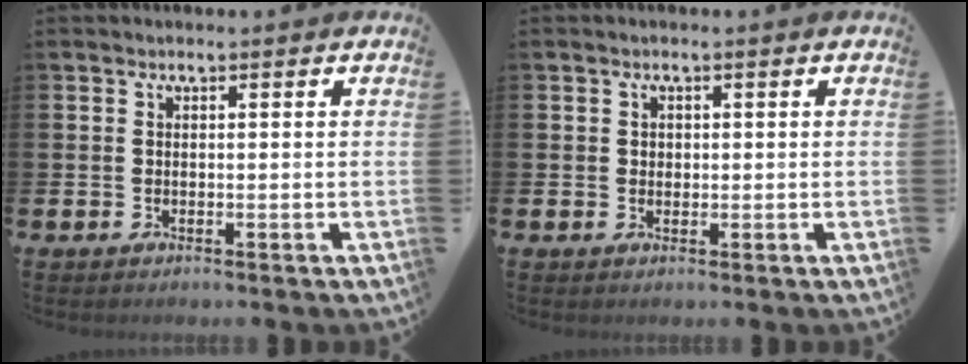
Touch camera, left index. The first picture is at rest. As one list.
[{"total": 1.0, "force": [0.5, 0.8, 0.3], "torque": [0.008, 0.002, 0.005]}]